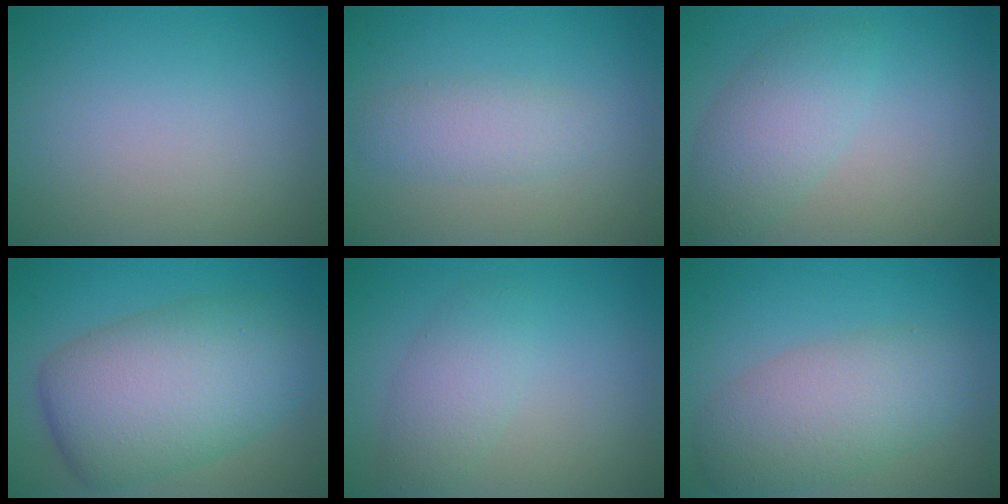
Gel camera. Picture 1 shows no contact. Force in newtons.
{"total": 2.2, "press": 2.2, "slide": 0.0}
{"total": 3.7, "press": 3.7, "slide": 0.2}
{"total": 10.3, "press": 10.3, "slide": 0.2}
{"total": 2.7, "press": 2.7, "slide": 0.0}
{"total": 5.8, "press": 5.8, "slide": 0.2}